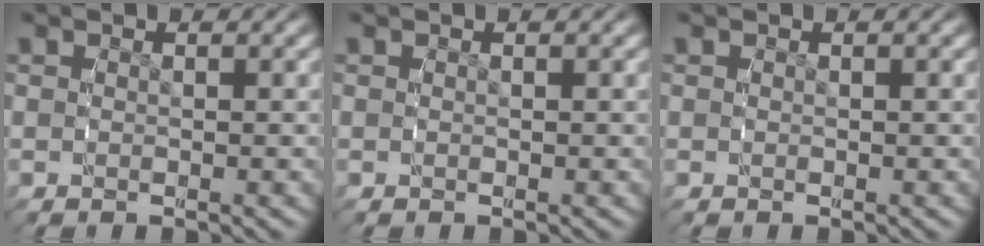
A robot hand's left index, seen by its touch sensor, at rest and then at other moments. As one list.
[{"total": 0.0}, {"total": 0.0}]